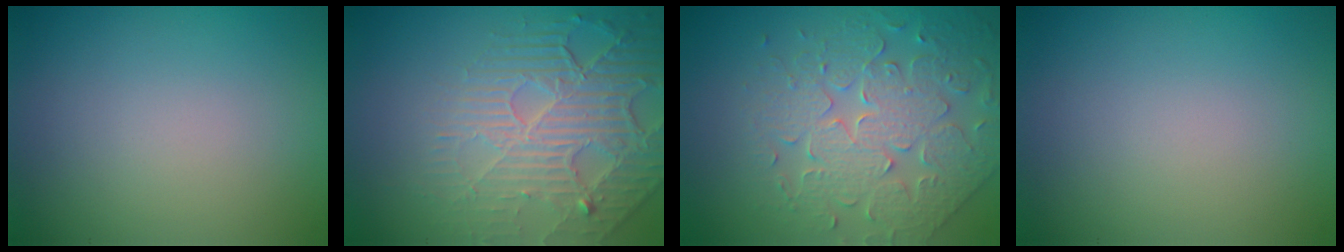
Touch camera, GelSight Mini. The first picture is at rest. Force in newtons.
{"total": 5.3, "press": 4.6, "slide": 2.6}
{"total": 5.1, "press": 4.9, "slide": 1.3}
{"total": 0.0}